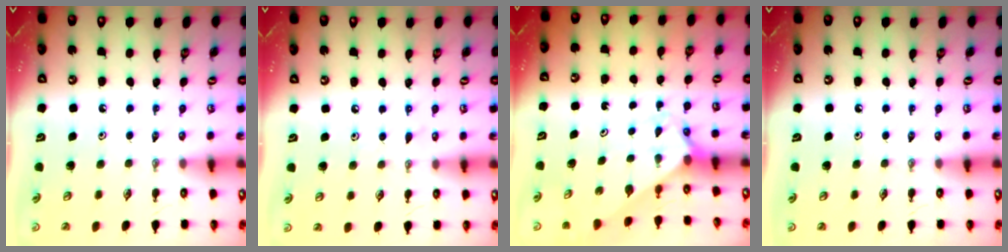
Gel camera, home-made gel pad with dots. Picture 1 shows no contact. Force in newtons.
{"total": 5.1, "press": 5.1, "slide": 0.5}
{"total": 1.9, "press": 1.9, "slide": 0.1}
{"total": 0.0}